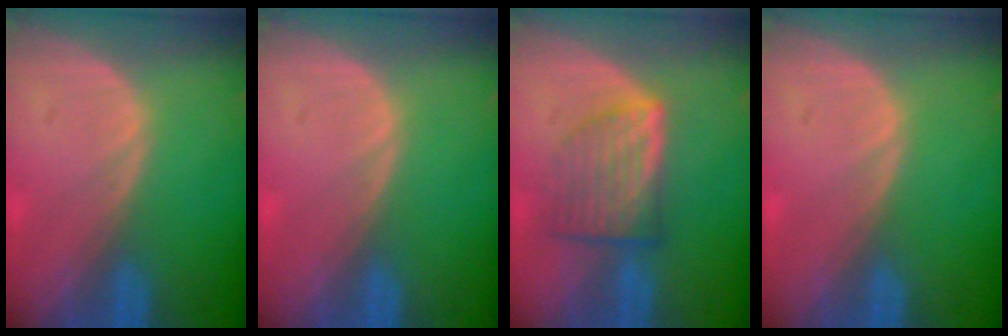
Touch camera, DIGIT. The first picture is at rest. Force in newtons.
{"total": 0.0}
{"total": 6.6, "press": 6.1, "slide": 2.5}
{"total": 0.0}